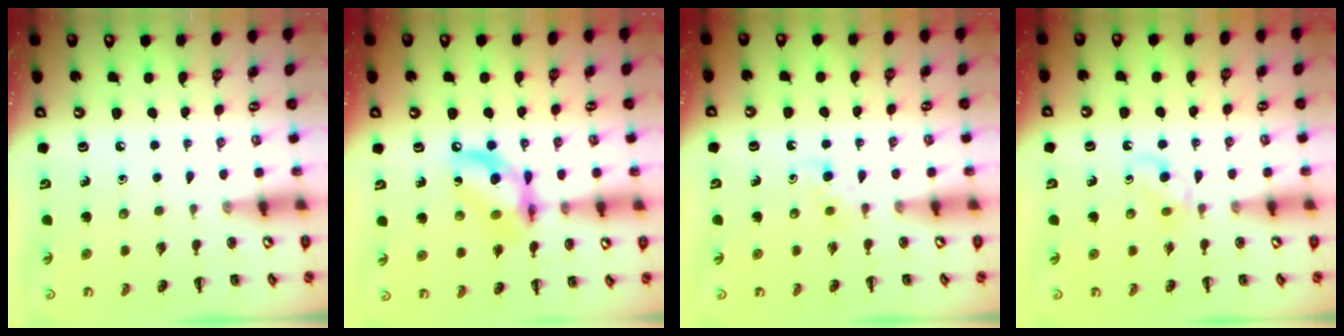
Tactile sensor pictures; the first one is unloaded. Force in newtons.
{"total": 12.8, "press": 12.4, "slide": 3.1}
{"total": 2.9, "press": 2.6, "slide": 1.1}
{"total": 2.7, "press": 2.4, "slide": 1.2}